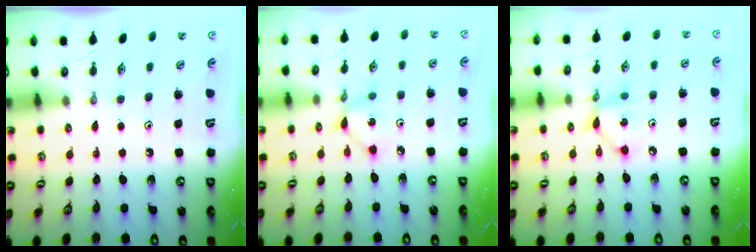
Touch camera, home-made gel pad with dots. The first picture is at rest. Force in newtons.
{"total": 2.6, "press": 2.6, "slide": 0.1}
{"total": 6.0, "press": 6.0, "slide": 0.2}